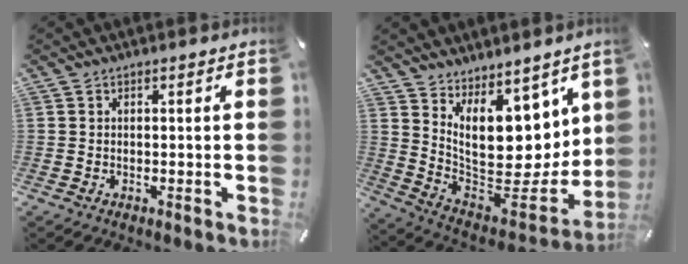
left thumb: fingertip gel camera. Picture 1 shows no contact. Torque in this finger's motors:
{"motor_torque": [2.78, 2.25, 1.06, -0.29, 0.19]}